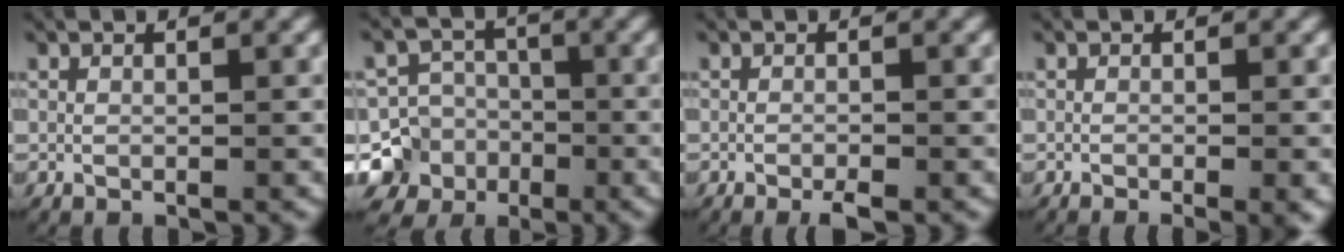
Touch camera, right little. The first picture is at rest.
{"total": 10.7, "force": [-3.9, 9.5, 3.1], "torque": [-0.071, -0.054, -0.065]}
{"total": 1.3, "force": [-1.0, 0.2, 0.8], "torque": [-0.012, -0.003, -0.018]}
{"total": 1.9, "force": [-1.1, 0.2, 1.6], "torque": [-0.019, -0.003, -0.015]}